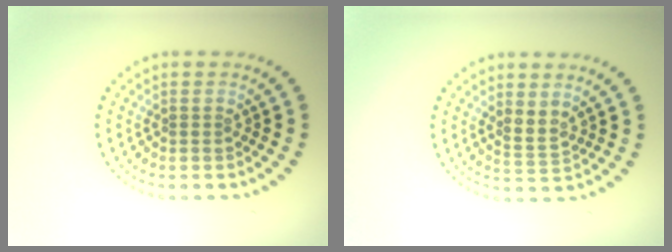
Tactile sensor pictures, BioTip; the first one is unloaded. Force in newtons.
{"total": 1.7, "press": 1.4, "slide": 1.0}